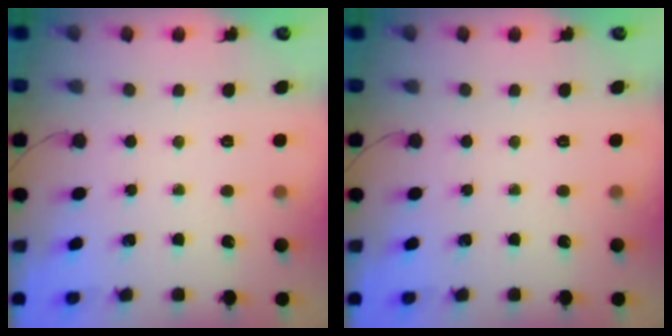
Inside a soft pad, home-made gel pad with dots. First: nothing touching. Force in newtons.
{"total": 0.0}